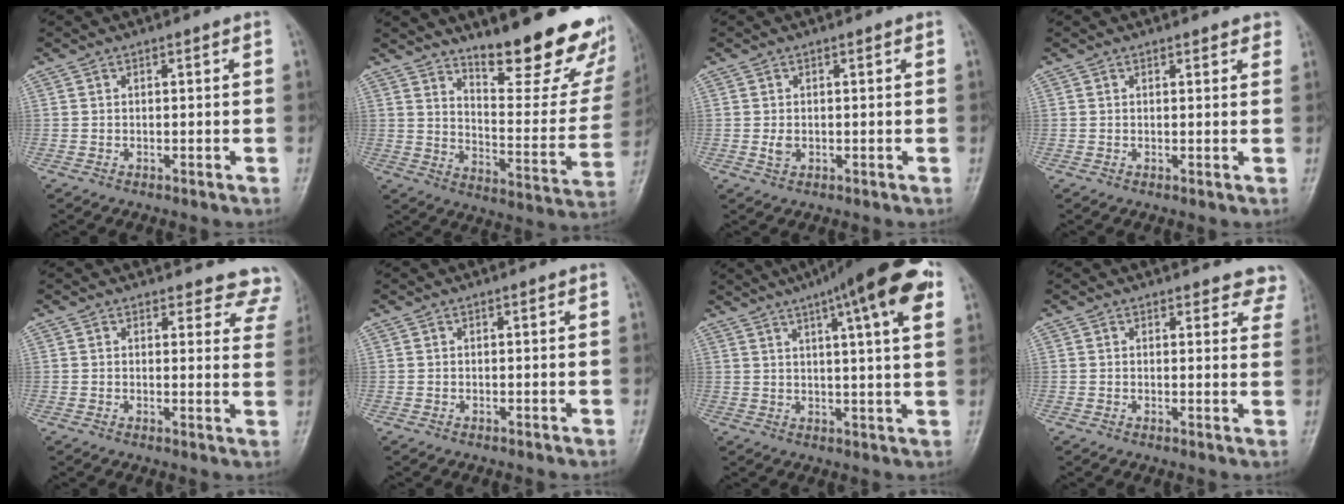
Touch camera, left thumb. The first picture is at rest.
{"total": 23.5, "force": [16.4, 7.0, 15.3], "torque": [-0.169, -0.112, 0.233]}
{"total": 1.8, "force": [0.3, 1.2, 1.4], "torque": [-0.020, -0.004, 0.009]}
{"total": 2.3, "force": [2.0, 0.9, 0.9], "torque": [0.006, -0.004, 0.017]}
{"total": 9.9, "force": [9.3, 3.3, 0.2], "torque": [0.058, -0.061, 0.066]}
{"total": 0.0}
{"total": 17.6, "force": [8.9, 3.2, 14.9], "torque": [-0.206, 0.001, 0.120]}
{"total": 6.9, "force": [6.4, 2.6, 0.4], "torque": [0.050, -0.027, 0.041]}